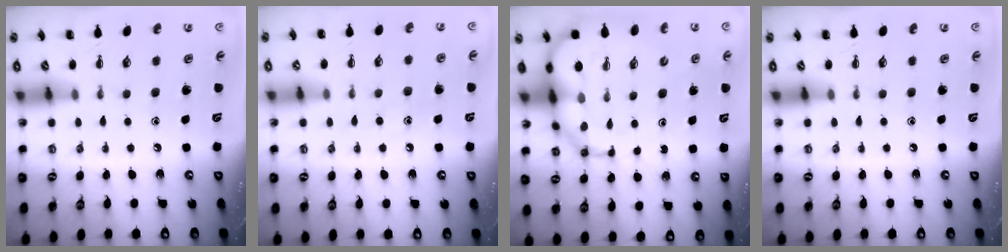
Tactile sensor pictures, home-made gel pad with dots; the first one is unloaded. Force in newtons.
{"total": 8.3, "press": 8.2, "slide": 1.4}
{"total": 12.5, "press": 12.0, "slide": 3.5}
{"total": 0.0}